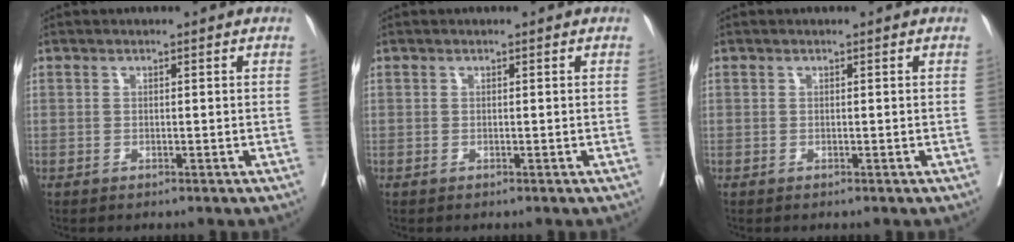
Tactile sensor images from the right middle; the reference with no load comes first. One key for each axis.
{"total": 0.0}
{"total": 0.0}